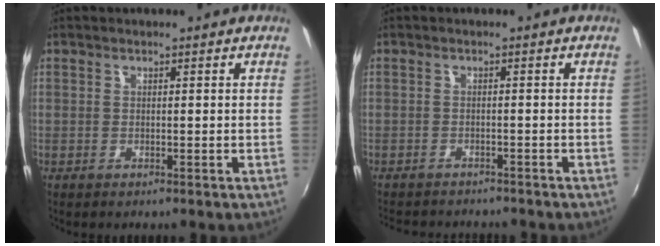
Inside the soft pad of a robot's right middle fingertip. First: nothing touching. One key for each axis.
{"total": 6.5, "fx": -6.0, "fy": 1.6, "fz": 1.8, "tx": -0.050, "ty": -0.015, "tz": -0.090}